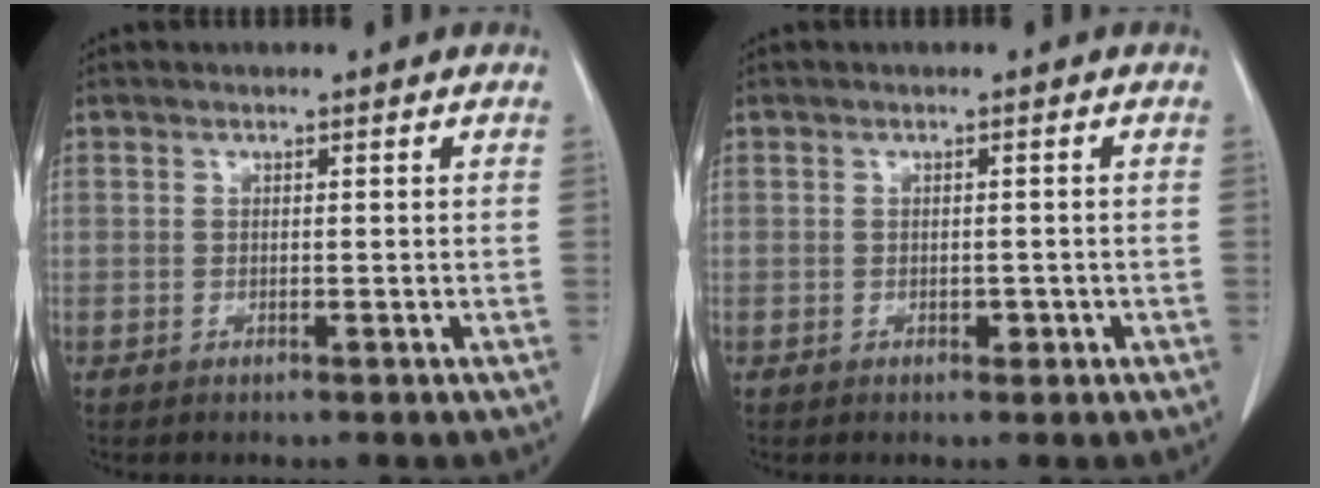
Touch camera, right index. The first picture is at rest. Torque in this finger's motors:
{"motor_torque": [0.04, 0.02, -0.02, -0.01]}